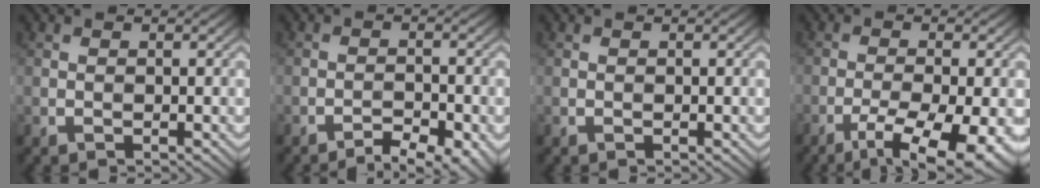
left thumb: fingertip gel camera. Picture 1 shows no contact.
{"total": 5.2, "force": [-3.9, 1.3, 3.1], "torque": [-0.056, 0.002, -0.057]}
{"total": 0.0}
{"total": 10.0, "force": [-6.0, 2.7, 7.5], "torque": [-0.140, -0.027, -0.080]}